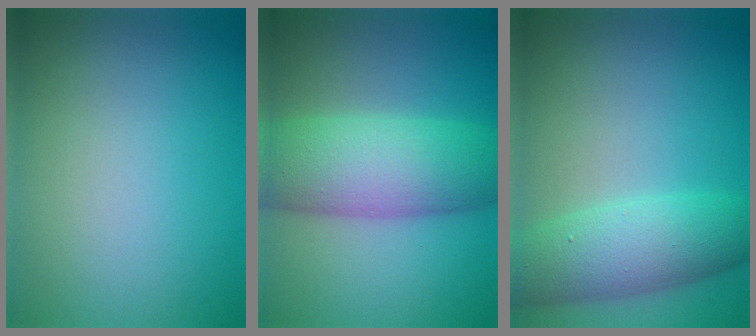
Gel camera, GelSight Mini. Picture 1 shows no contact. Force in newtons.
{"total": 8.5, "press": 8.5, "slide": 0.0}
{"total": 6.0, "press": 6.0, "slide": 0.3}